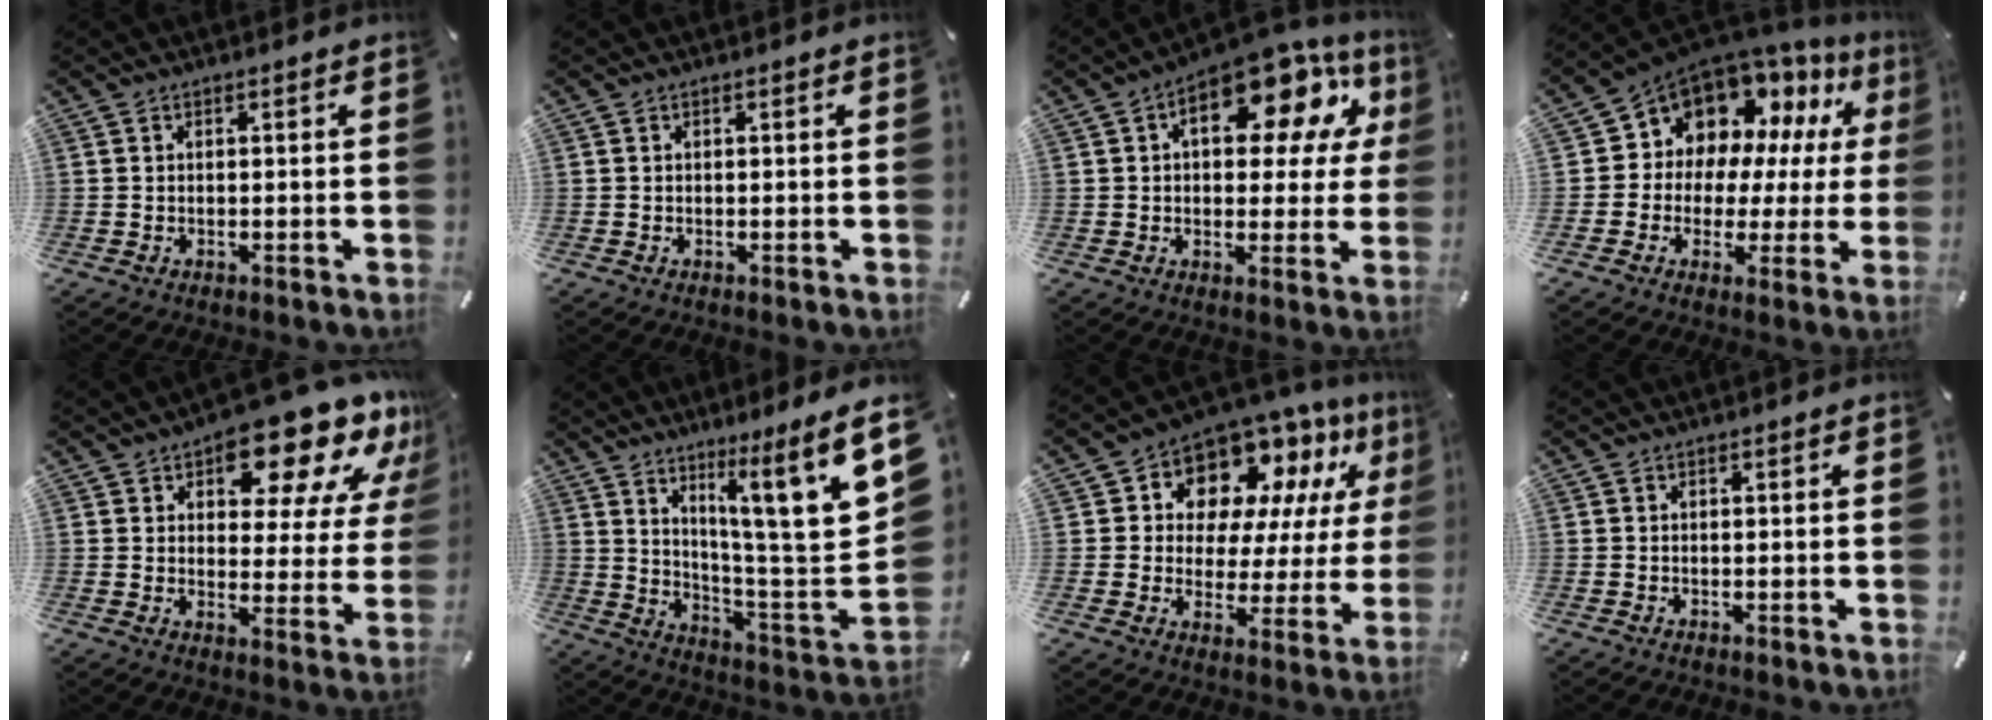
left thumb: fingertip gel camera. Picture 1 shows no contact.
{"total": 0.0}
{"total": 16.3, "force": [7.2, 8.1, 12.2], "torque": [-0.168, -0.041, 0.116]}
{"total": 12.1, "force": [8.3, 8.4, 2.7], "torque": [-0.066, -0.079, 0.161]}
{"total": 17.3, "force": [12.3, 7.6, 9.5], "torque": [-0.121, -0.088, 0.203]}
{"total": 17.3, "force": [9.4, 1.1, 14.5], "torque": [-0.216, -0.086, 0.130]}
{"total": 12.9, "force": [9.5, 7.7, 4.1], "torque": [-0.081, -0.081, 0.172]}
{"total": 0.0}